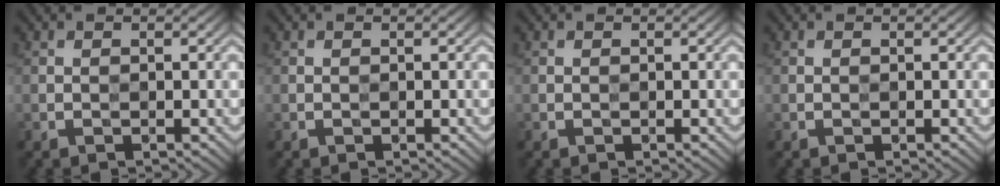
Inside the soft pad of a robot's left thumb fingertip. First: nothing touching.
{"total": 0.0}
{"total": 0.0}
{"total": 0.0}